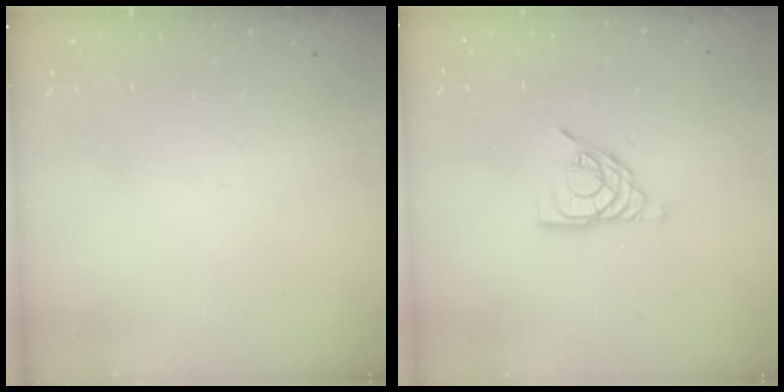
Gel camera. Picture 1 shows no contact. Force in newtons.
{"total": 9.0, "press": 8.9, "slide": 1.3}